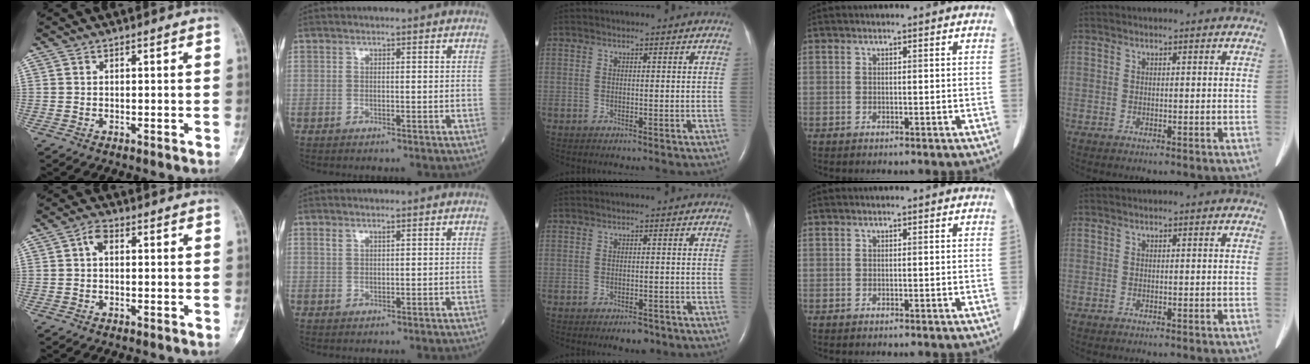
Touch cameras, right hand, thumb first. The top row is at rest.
{"thumb": {"total": 2.6, "force": [0.3, 1.7, 1.9], "torque": [-0.027, 0.008, -0.001]}, "index": {"total": 1.3, "force": [0.9, 0.5, 0.8], "torque": [-0.020, 0.010, 0.020]}, "middle": {"total": 2.4, "force": [-1.7, 1.0, 1.4], "torque": [-0.021, -0.001, -0.016]}}